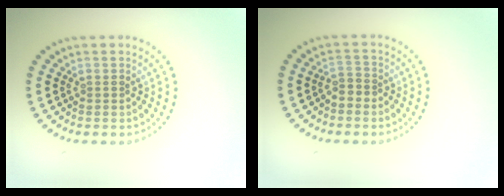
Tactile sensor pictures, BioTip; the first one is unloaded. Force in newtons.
{"total": 1.2, "press": 0.9, "slide": 0.8}